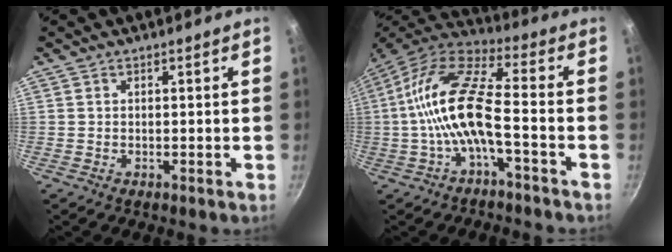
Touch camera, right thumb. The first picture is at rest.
{"total": 14.8, "force": [-3.2, 5.1, 13.5], "torque": [-0.276, 0.044, -0.073]}